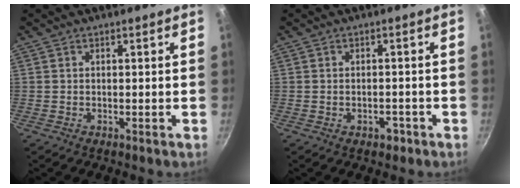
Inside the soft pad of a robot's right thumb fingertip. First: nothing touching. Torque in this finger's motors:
{"motor_torque": [-0.58, -0.15, -0.30, 0.27, 0.07]}